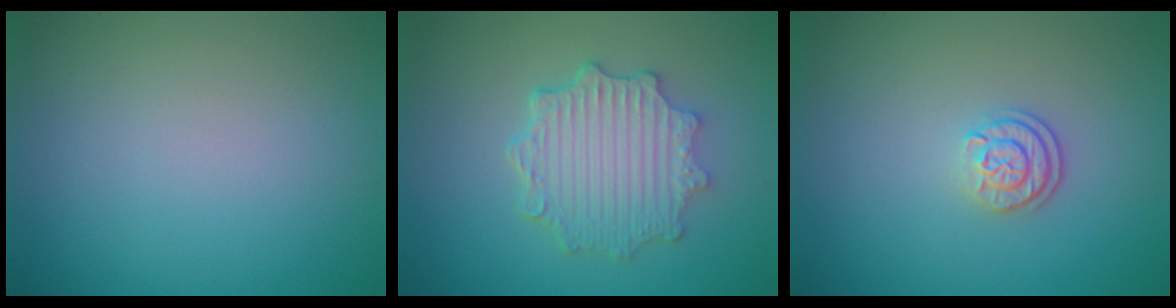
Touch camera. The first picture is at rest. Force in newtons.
{"total": 5.2, "press": 4.2, "slide": 3.0}
{"total": 2.3, "press": 1.7, "slide": 1.5}